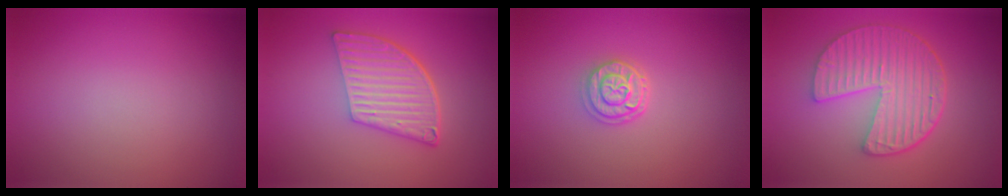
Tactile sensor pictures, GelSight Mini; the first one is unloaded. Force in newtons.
{"total": 6.1, "press": 4.1, "slide": 4.5}
{"total": 2.6, "press": 2.2, "slide": 1.5}
{"total": 6.6, "press": 4.8, "slide": 4.5}